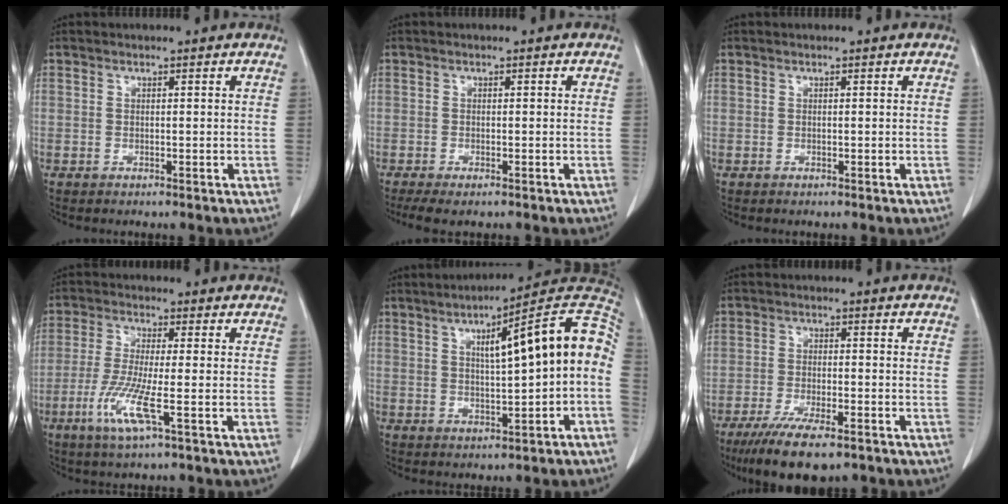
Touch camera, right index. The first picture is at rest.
{"total": 4.0, "force": [-3.0, 1.1, 2.4], "torque": [-0.041, -0.012, -0.043]}
{"total": 0.0}
{"total": 7.2, "force": [-2.8, 0.0, 6.7], "torque": [-0.144, -0.019, -0.057]}
{"total": 14.2, "force": [1.4, 1.4, 14.1], "torque": [-0.189, 0.037, 0.016]}
{"total": 10.4, "force": [-7.4, 2.2, 7.0], "torque": [-0.115, -0.021, -0.115]}